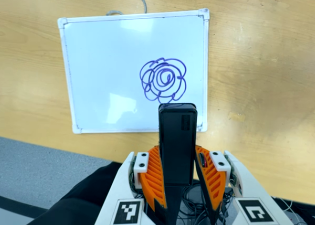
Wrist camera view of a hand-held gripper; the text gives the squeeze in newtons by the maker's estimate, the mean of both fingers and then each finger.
{"total": 4.7, "left": 3.3, "right": 6.2}